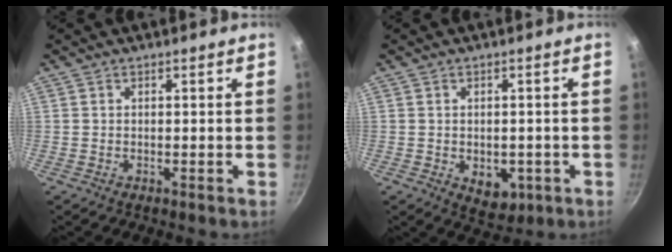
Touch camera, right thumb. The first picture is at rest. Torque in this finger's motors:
{"motor_torque": [-0.32, 0.32, -0.26, 0.14, 0.12]}